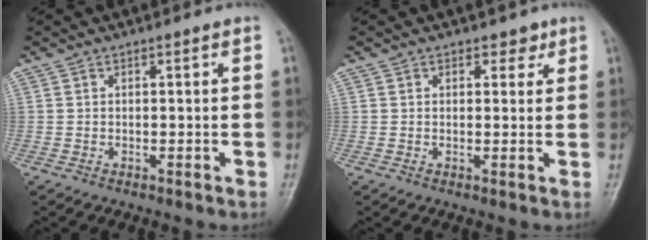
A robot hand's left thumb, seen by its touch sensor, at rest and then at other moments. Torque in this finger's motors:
{"motor_torque": [-0.32, 0.13, -0.50, -0.09, -0.03]}